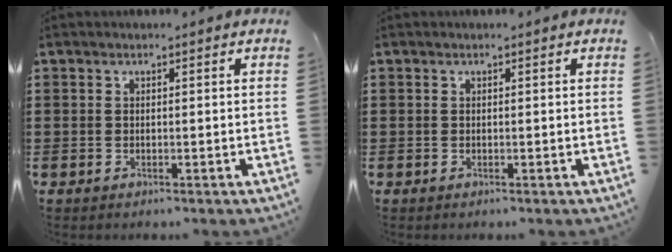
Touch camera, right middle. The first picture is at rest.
{"total": 0.0}